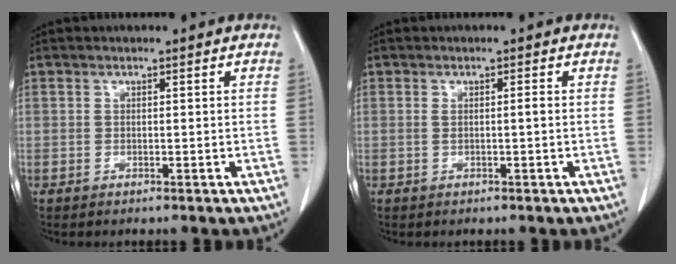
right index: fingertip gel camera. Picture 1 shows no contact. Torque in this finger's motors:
{"motor_torque": [0.09, 0.00, 0.01, 0.00]}